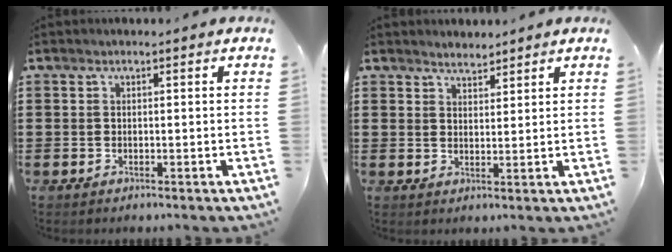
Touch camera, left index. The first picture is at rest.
{"total": 2.1, "force": [2.1, 0.5, 0.0], "torque": [-0.005, 0.000, 0.041]}